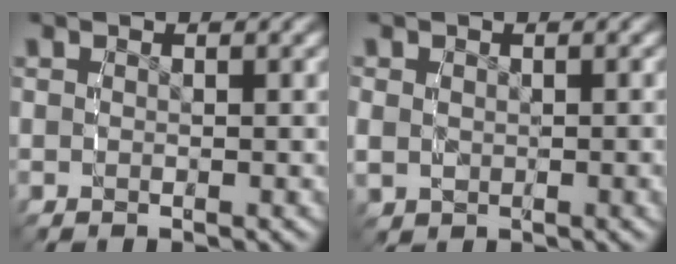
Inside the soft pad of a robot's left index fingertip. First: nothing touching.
{"total": 2.0, "force": [-0.2, 1.7, 1.1], "torque": [-0.031, -0.010, 0.005]}